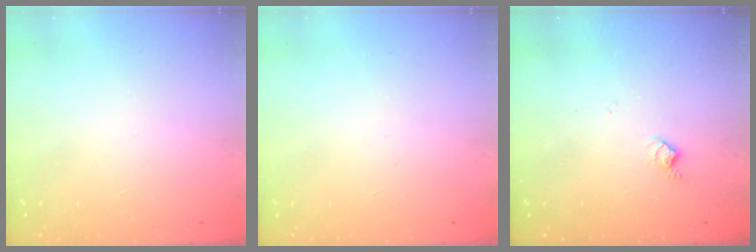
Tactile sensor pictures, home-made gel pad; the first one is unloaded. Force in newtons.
{"total": 0.0}
{"total": 6.3, "press": 6.2, "slide": 0.7}